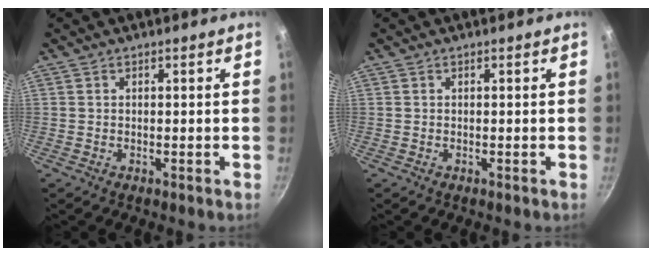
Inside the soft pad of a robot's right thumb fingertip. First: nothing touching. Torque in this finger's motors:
{"motor_torque": [-0.12, 0.92, 0.64, -0.50, -0.10]}